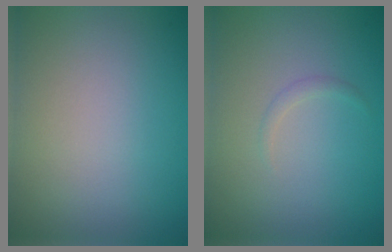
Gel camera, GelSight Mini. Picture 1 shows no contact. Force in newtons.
{"total": 0.6, "press": 0.6, "slide": 0.0}